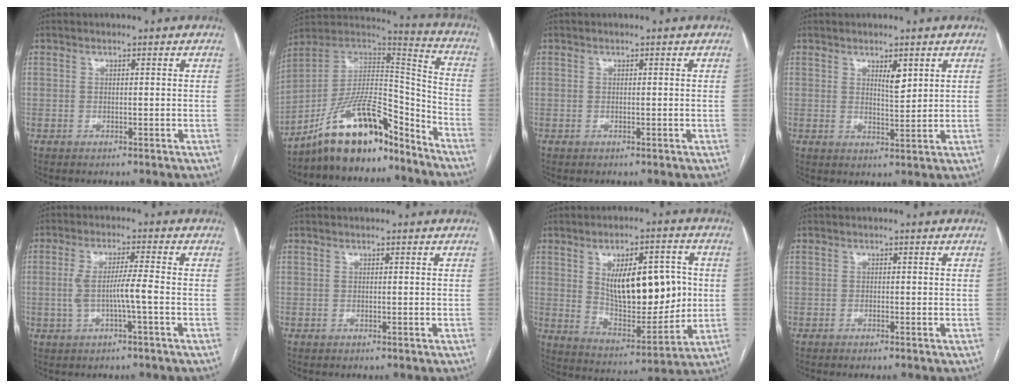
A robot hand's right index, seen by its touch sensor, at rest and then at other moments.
{"total": 17.3, "force": [-13.5, 4.8, 9.7], "torque": [-0.156, 0.048, -0.232]}
{"total": 0.0}
{"total": 3.1, "force": [1.6, 0.8, 2.5], "torque": [-0.043, -0.005, 0.029]}
{"total": 5.4, "force": [-1.0, -0.1, 5.3], "torque": [-0.105, 0.010, -0.015]}
{"total": 0.0}
{"total": 16.5, "force": [2.6, 7.0, 14.7], "torque": [-0.231, 0.006, 0.052]}
{"total": 0.6, "force": [-0.5, 0.0, 0.4], "torque": [-0.009, -0.001, -0.008]}